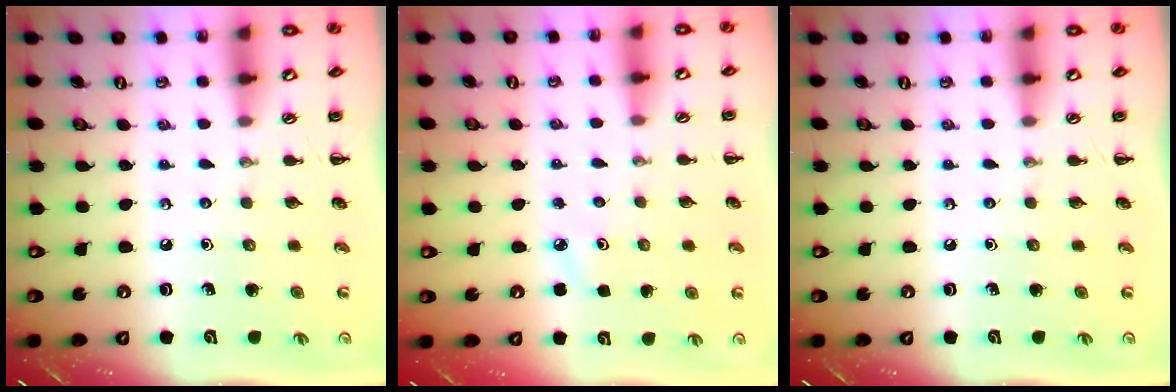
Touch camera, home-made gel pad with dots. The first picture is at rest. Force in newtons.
{"total": 4.6, "press": 4.4, "slide": 1.3}
{"total": 0.0}